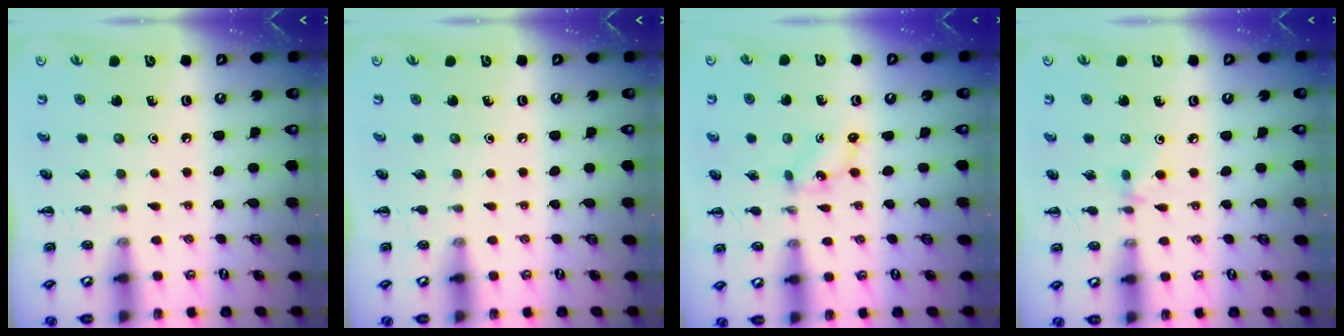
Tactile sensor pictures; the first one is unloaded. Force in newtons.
{"total": 0.0}
{"total": 1.3, "press": 1.2, "slide": 0.5}
{"total": 2.8, "press": 2.6, "slide": 1.0}